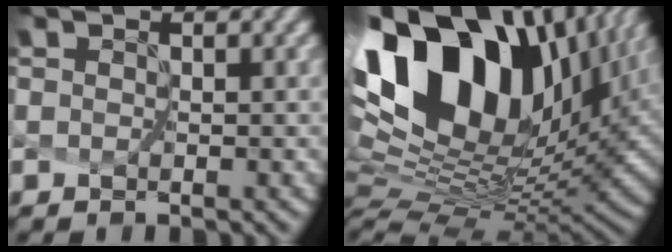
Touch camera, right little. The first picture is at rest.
{"total": 18.2, "force": [7.7, 8.8, 14.0], "torque": [-0.260, 0.049, 0.128]}